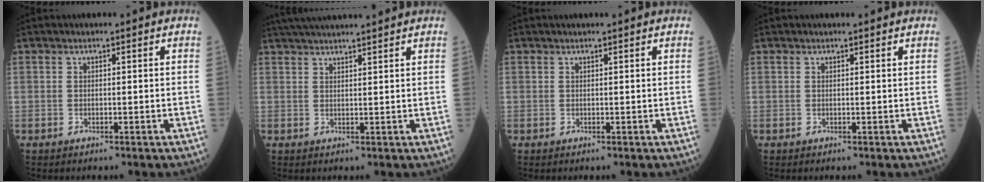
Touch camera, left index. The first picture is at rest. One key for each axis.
{"total": 10.4, "fx": 9.5, "fy": 0.1, "fz": 4.4, "tx": -0.075, "ty": 0.032, "tz": 0.140}
{"total": 0.8, "fx": 0.8, "fy": 0.0, "fz": 0.2, "tx": -0.004, "ty": 0.009, "tz": 0.013}
{"total": 0.5, "fx": 0.5, "fy": 0.1, "fz": 0.0, "tx": -0.007, "ty": -0.001, "tz": 0.006}